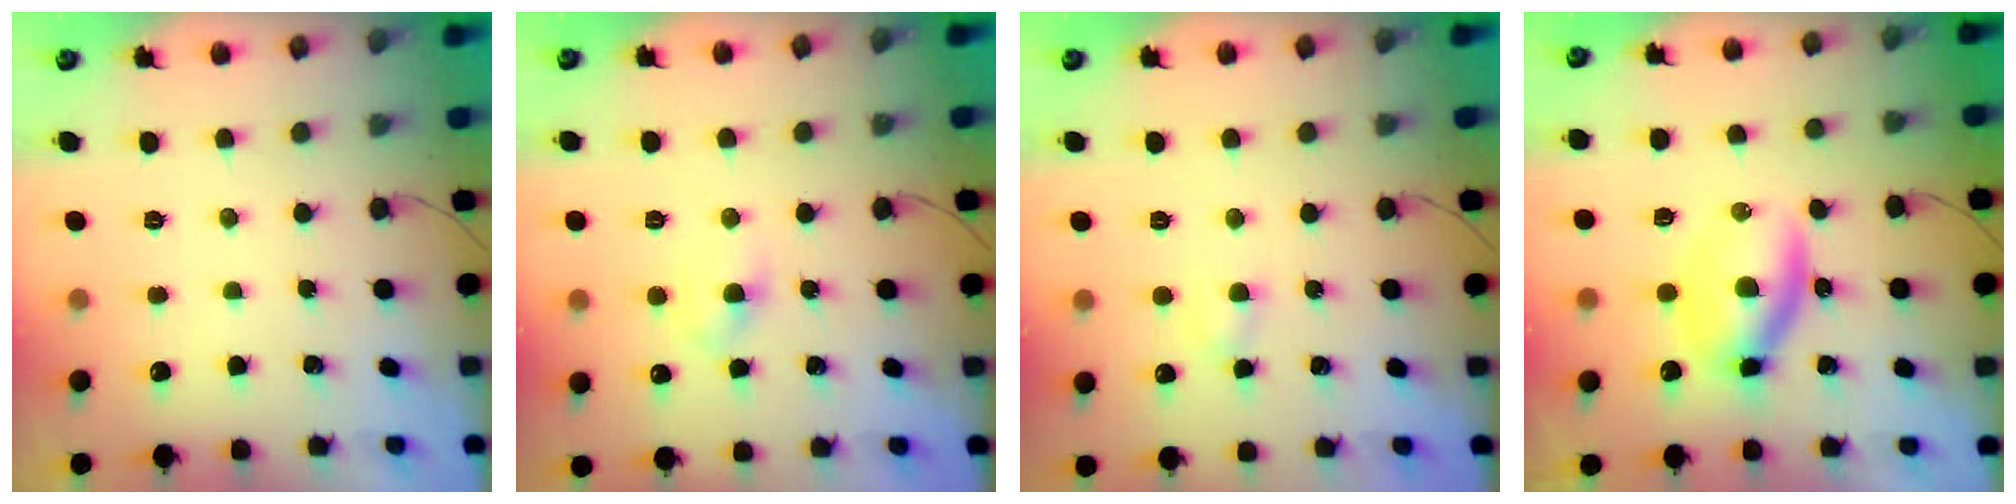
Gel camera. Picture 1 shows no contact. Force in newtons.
{"total": 3.9, "press": 3.8, "slide": 1.0}
{"total": 3.4, "press": 3.2, "slide": 1.2}
{"total": 6.2, "press": 6.2, "slide": 0.6}